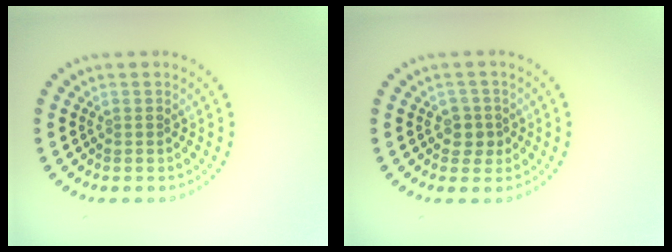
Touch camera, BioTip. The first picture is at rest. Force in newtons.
{"total": 1.8, "press": 1.5, "slide": 1.0}